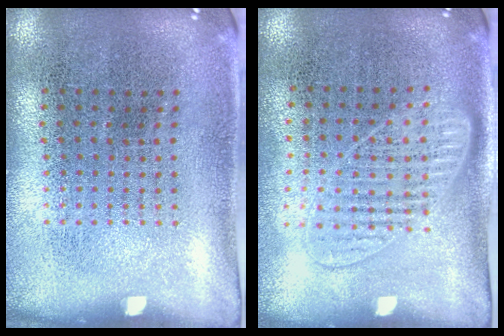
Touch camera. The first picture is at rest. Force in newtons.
{"total": 1.3, "press": 1.2, "slide": 0.5}